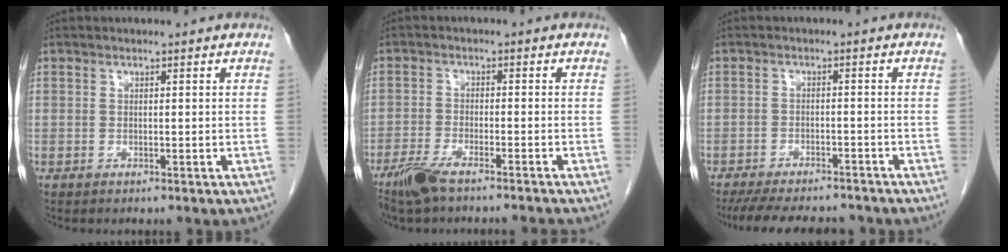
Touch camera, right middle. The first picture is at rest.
{"total": 6.8, "force": [-5.7, 0.2, 3.7], "torque": [-0.066, -0.015, -0.102]}
{"total": 13.0, "force": [-11.4, 3.2, 5.2], "torque": [-0.093, -0.004, -0.154]}